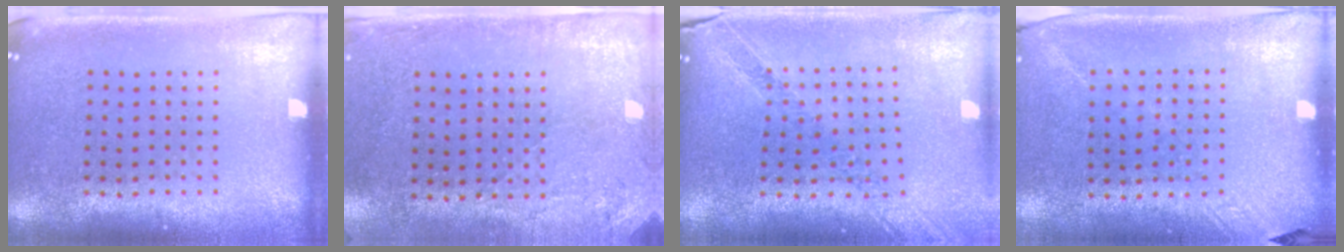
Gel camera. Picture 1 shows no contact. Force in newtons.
{"total": 2.9, "press": 2.3, "slide": 1.6}
{"total": 1.0, "press": 1.0, "slide": 0.1}
{"total": 1.4, "press": 1.0, "slide": 0.9}